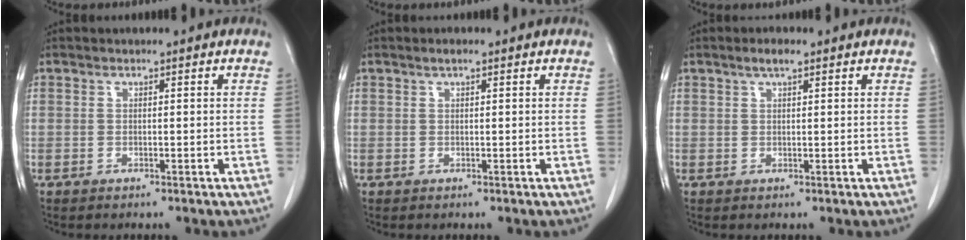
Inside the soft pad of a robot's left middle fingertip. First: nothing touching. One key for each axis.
{"total": 0.8, "fx": 0.6, "fy": 0.1, "fz": 0.6, "tx": -0.013, "ty": 0.004, "tz": 0.010}
{"total": 2.0, "fx": 1.4, "fy": 0.4, "fz": 1.5, "tx": -0.031, "ty": 0.006, "tz": 0.024}